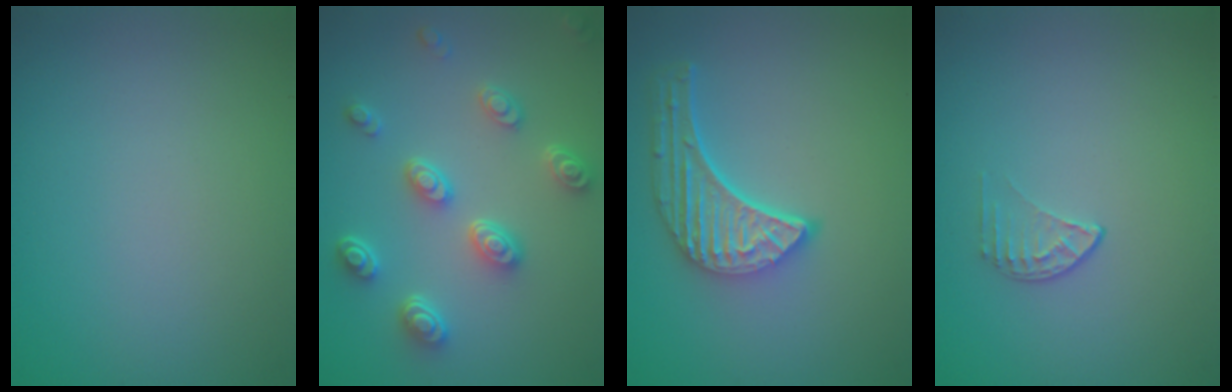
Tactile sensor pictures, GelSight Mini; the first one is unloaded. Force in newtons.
{"total": 4.4, "press": 3.6, "slide": 2.5}
{"total": 5.0, "press": 3.9, "slide": 3.2}
{"total": 1.1, "press": 0.7, "slide": 0.9}